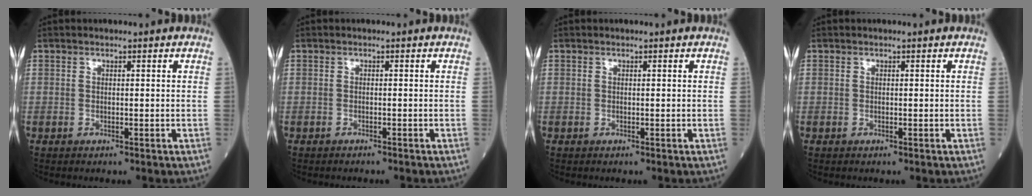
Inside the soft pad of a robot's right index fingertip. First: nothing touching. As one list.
[{"total": 1.2, "force": [-1.1, 0.1, 0.4], "torque": [-0.008, -0.001, -0.014]}, {"total": 0.0}, {"total": 0.0}]